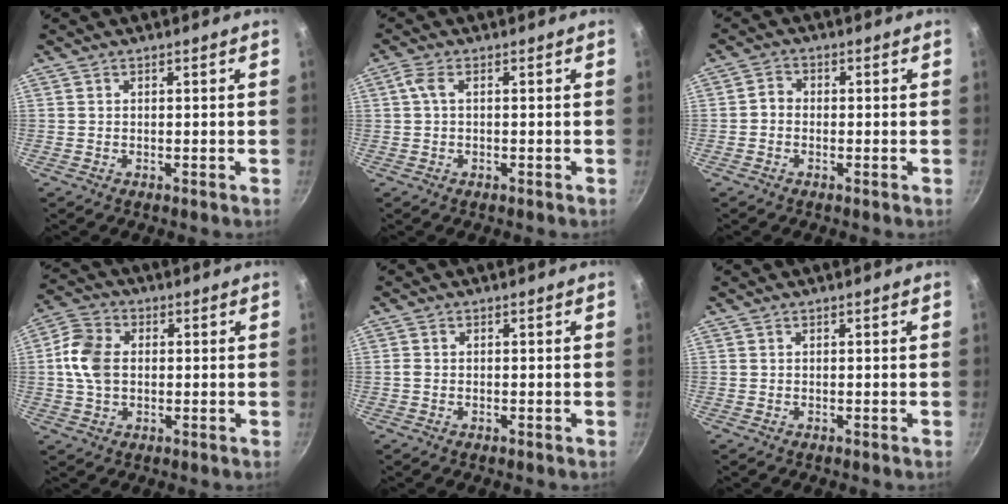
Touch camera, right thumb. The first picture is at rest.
{"total": 2.6, "force": [0.1, 1.2, 2.4], "torque": [-0.058, 0.009, -0.003]}
{"total": 2.4, "force": [-0.5, 2.0, 1.3], "torque": [-0.020, 0.013, -0.016]}
{"total": 8.8, "force": [0.3, 6.3, 6.2], "torque": [-0.111, 0.012, -0.004]}
{"total": 0.9, "force": [-0.4, 0.6, 0.6], "torque": [-0.017, 0.004, -0.010]}
{"total": 0.0}